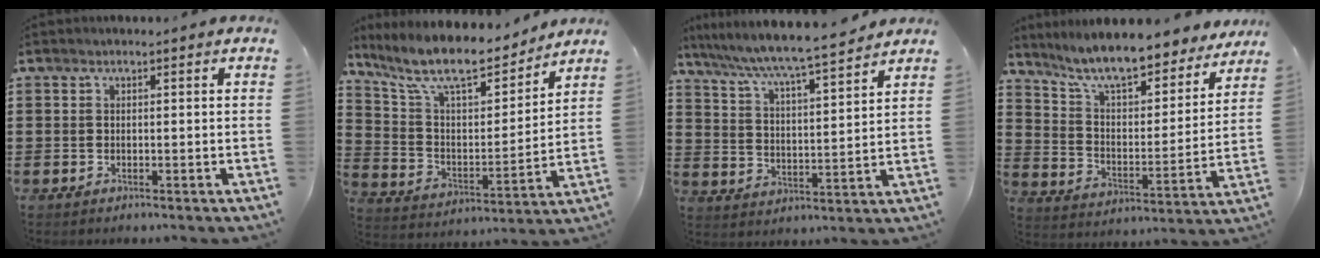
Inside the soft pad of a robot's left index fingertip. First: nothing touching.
{"total": 11.4, "force": [9.5, 2.3, 5.8], "torque": [-0.151, -0.052, 0.165]}
{"total": 6.3, "force": [5.7, -0.3, 2.6], "torque": [-0.075, -0.038, 0.092]}
{"total": 9.3, "force": [8.3, 0.7, 4.1], "torque": [-0.114, -0.054, 0.142]}